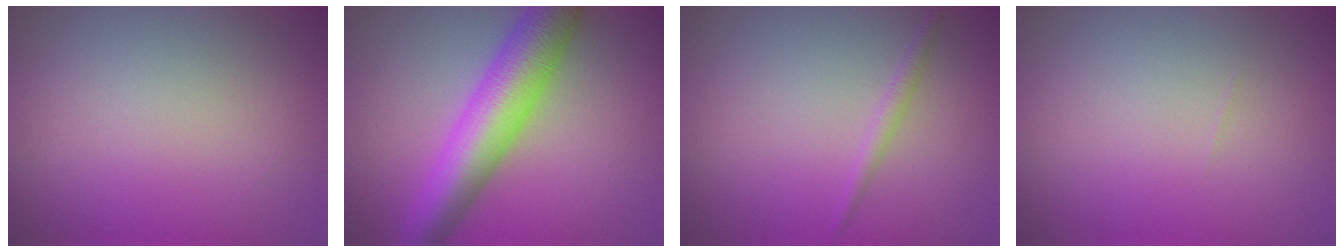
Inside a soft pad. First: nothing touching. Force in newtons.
{"total": 8.4, "press": 8.4, "slide": 0.2}
{"total": 1.1, "press": 1.1, "slide": 0.0}
{"total": 0.0}